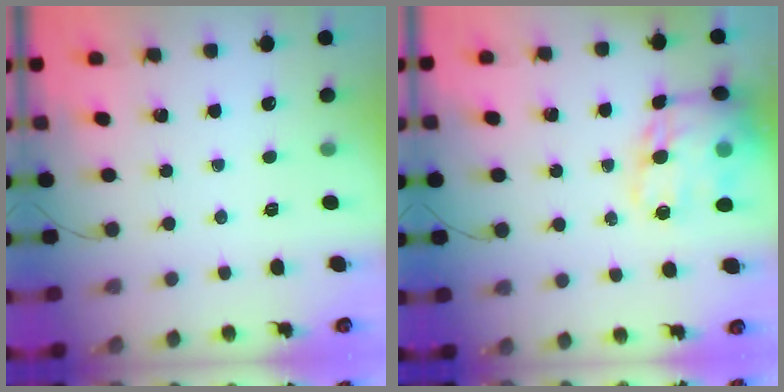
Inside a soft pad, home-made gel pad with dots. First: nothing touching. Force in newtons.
{"total": 19.7, "press": 19.4, "slide": 3.6}